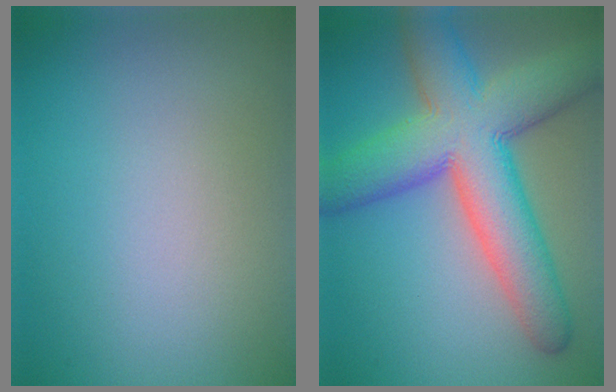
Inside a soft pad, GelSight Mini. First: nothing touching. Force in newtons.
{"total": 11.6, "press": 11.6, "slide": 0.4}